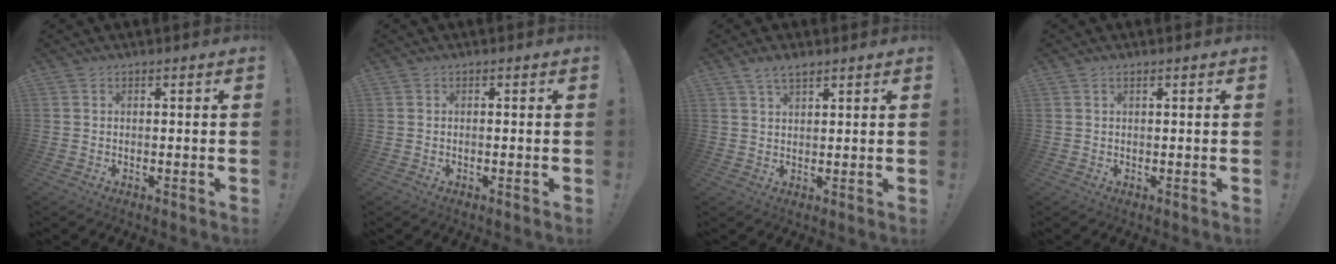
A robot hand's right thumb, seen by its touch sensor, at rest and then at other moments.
{"total": 0.5, "force": [-0.4, 0.0, 0.3], "torque": [-0.005, -0.002, -0.009]}
{"total": 3.8, "force": [2.7, 1.5, 2.3], "torque": [-0.038, -0.013, 0.049]}
{"total": 0.7, "force": [0.2, 0.1, 0.6], "torque": [-0.012, 0.000, 0.004]}